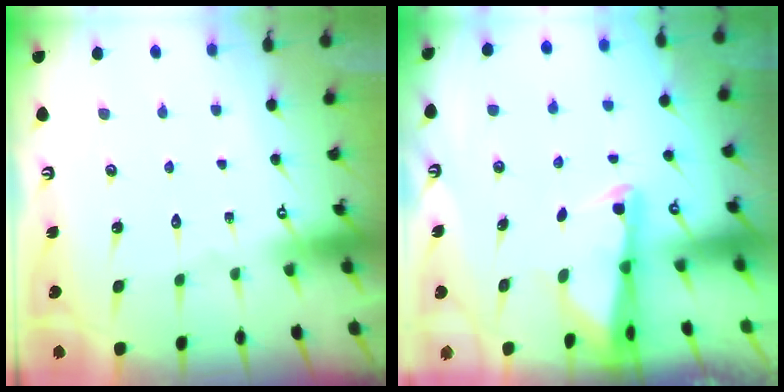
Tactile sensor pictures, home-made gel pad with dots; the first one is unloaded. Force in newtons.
{"total": 2.4, "press": 2.3, "slide": 0.5}